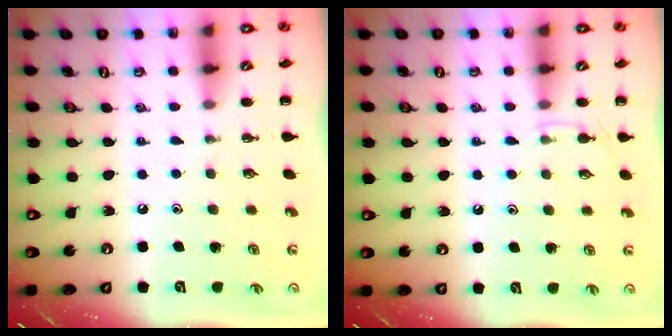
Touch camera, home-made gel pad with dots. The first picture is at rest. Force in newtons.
{"total": 3.5, "press": 3.2, "slide": 1.4}